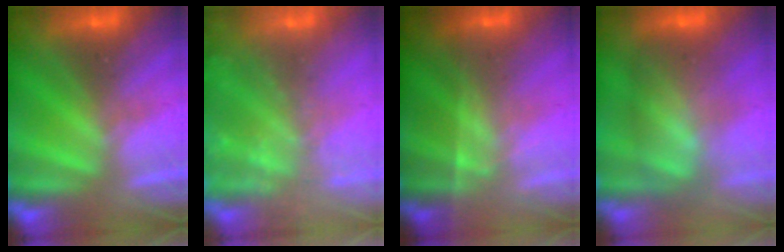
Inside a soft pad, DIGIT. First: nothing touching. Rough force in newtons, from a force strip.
{"total": 8.3}
{"total": 1.8}
{"total": 8.4}